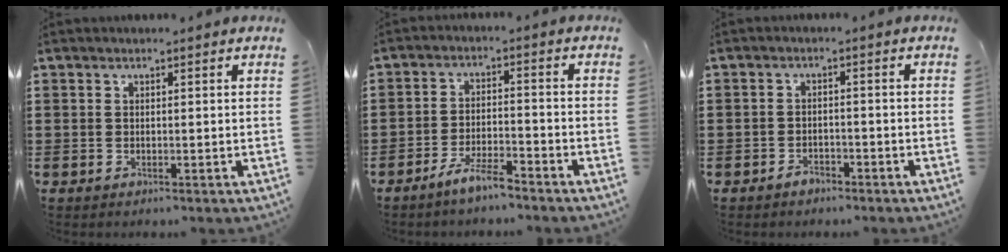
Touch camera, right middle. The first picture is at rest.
{"total": 5.0, "force": [-4.2, 0.6, 2.5], "torque": [-0.055, 0.001, -0.083]}
{"total": 2.1, "force": [-1.8, 1.0, 0.3], "torque": [-0.012, 0.002, -0.038]}